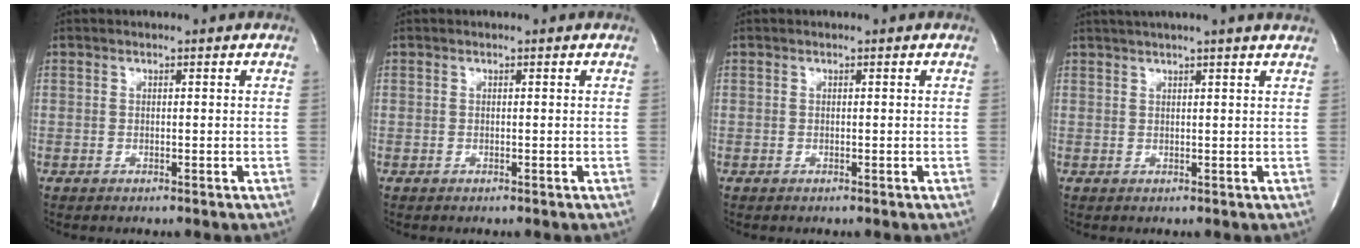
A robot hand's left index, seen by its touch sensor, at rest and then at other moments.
{"total": 0.0}
{"total": 0.0}
{"total": 9.0, "force": [7.7, -0.8, 4.5], "torque": [-0.070, 0.026, 0.089]}